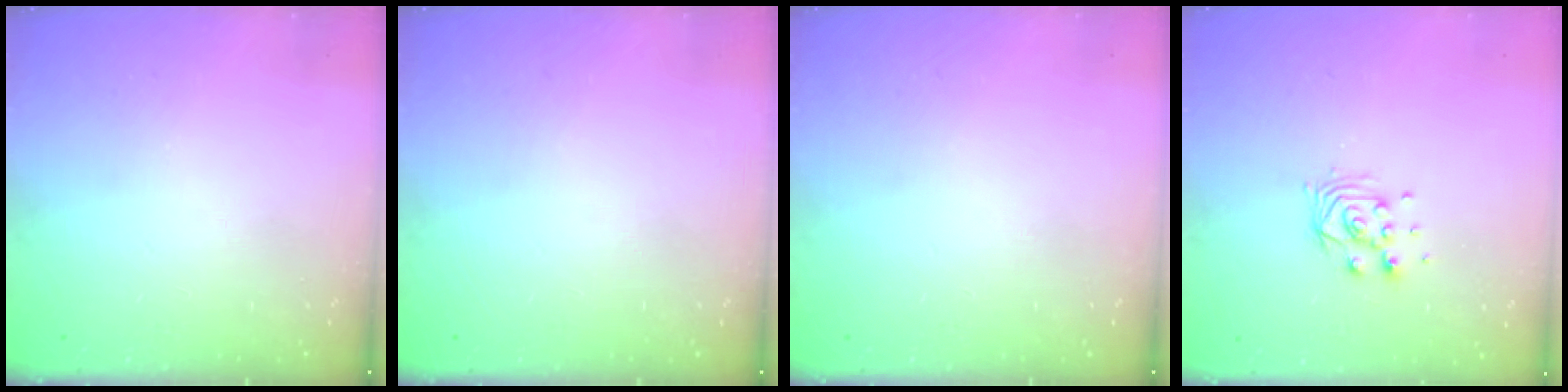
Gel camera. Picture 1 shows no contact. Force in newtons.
{"total": 0.0}
{"total": 0.0}
{"total": 7.0, "press": 7.0, "slide": 0.4}